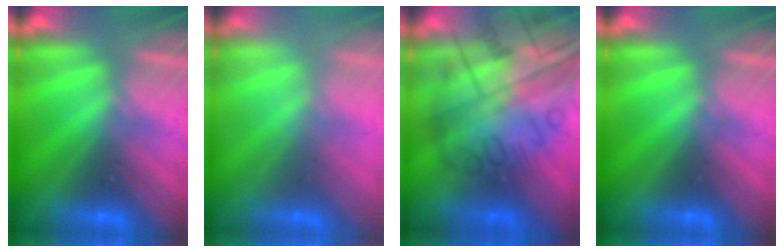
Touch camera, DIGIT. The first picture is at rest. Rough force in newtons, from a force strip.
{"total": 2.6}
{"total": 7.5}
{"total": 0.0}